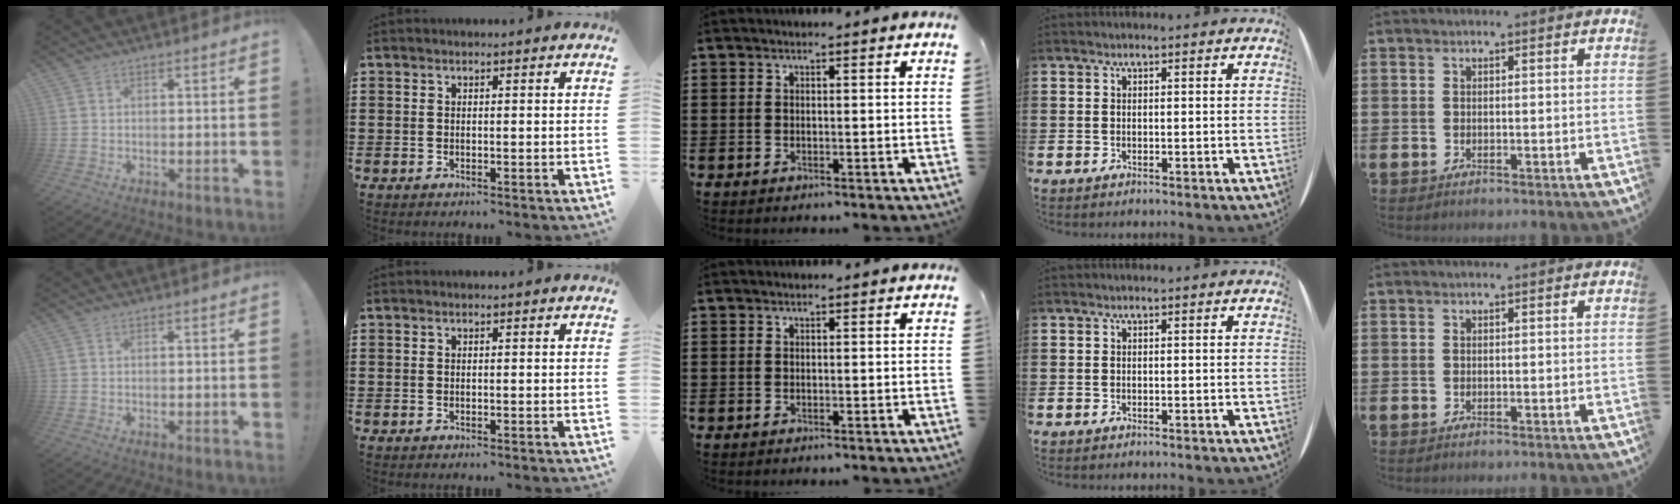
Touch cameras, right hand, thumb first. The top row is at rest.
{}